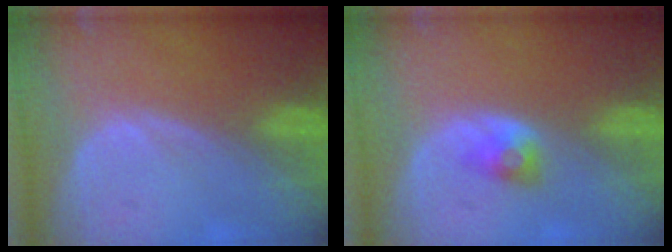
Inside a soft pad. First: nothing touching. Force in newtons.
{"total": 2.6, "press": 2.3, "slide": 1.1}